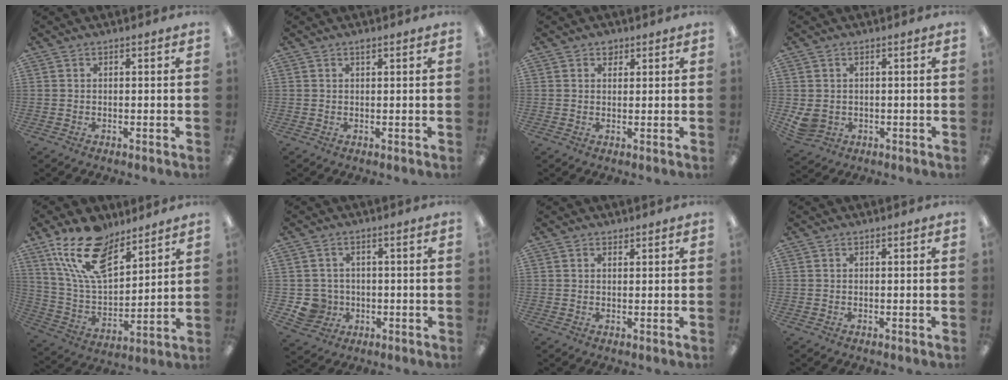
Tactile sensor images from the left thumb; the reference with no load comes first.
{"total": 1.0, "force": [0.6, 0.3, 0.7], "torque": [-0.006, -0.003, 0.010]}
{"total": 1.8, "force": [1.2, 1.2, 0.5], "torque": [0.006, -0.006, 0.020]}
{"total": 4.0, "force": [0.0, 3.4, 2.1], "torque": [-0.043, -0.004, 0.000]}
{"total": 17.9, "force": [11.8, 8.7, 10.3], "torque": [-0.205, -0.046, 0.217]}
{"total": 5.8, "force": [-1.0, 5.6, 1.1], "torque": [-0.034, 0.007, -0.014]}
{"total": 0.8, "force": [0.7, 0.3, 0.2], "torque": [0.005, -0.004, 0.013]}
{"total": 0.0}